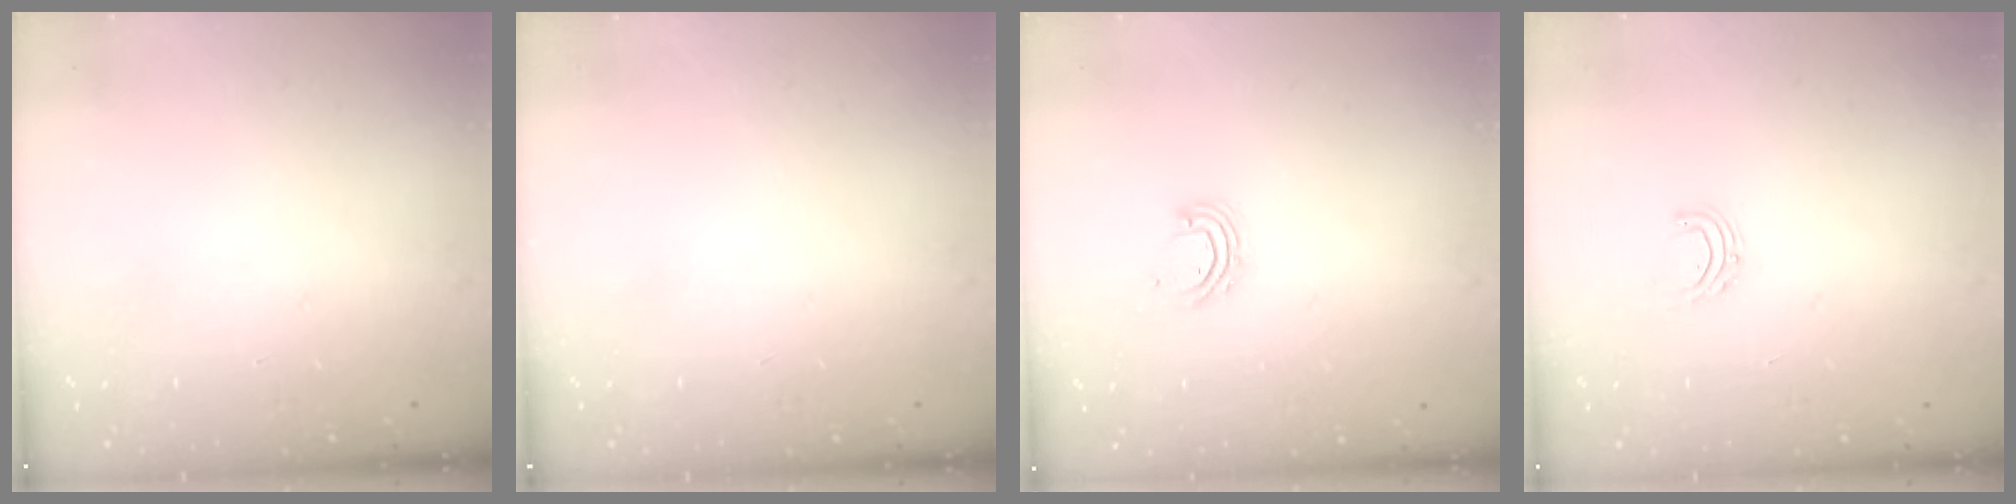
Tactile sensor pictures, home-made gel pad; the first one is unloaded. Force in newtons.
{"total": 0.0}
{"total": 5.6, "press": 5.6, "slide": 0.4}
{"total": 5.4, "press": 5.4, "slide": 0.5}